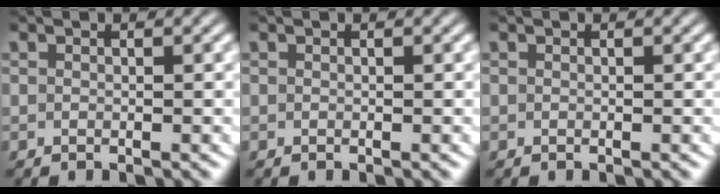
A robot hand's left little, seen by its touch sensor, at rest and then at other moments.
{"total": 0.0}
{"total": 0.0}